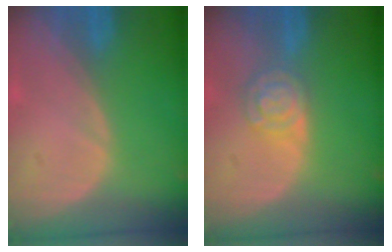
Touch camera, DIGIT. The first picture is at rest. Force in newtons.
{"total": 5.4, "press": 4.7, "slide": 2.5}